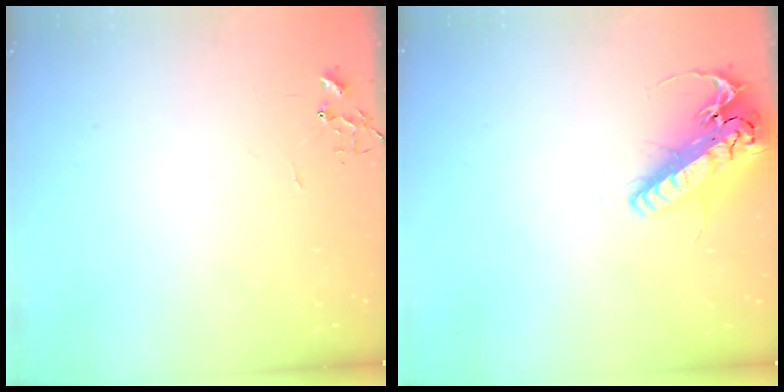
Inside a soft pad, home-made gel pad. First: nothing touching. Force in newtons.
{"total": 21.0, "press": 20.7, "slide": 3.7}